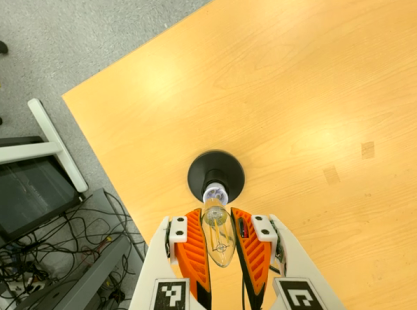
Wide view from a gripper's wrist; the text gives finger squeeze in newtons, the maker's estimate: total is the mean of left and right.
{"total": 19.6, "left": 21.1, "right": 18.1}